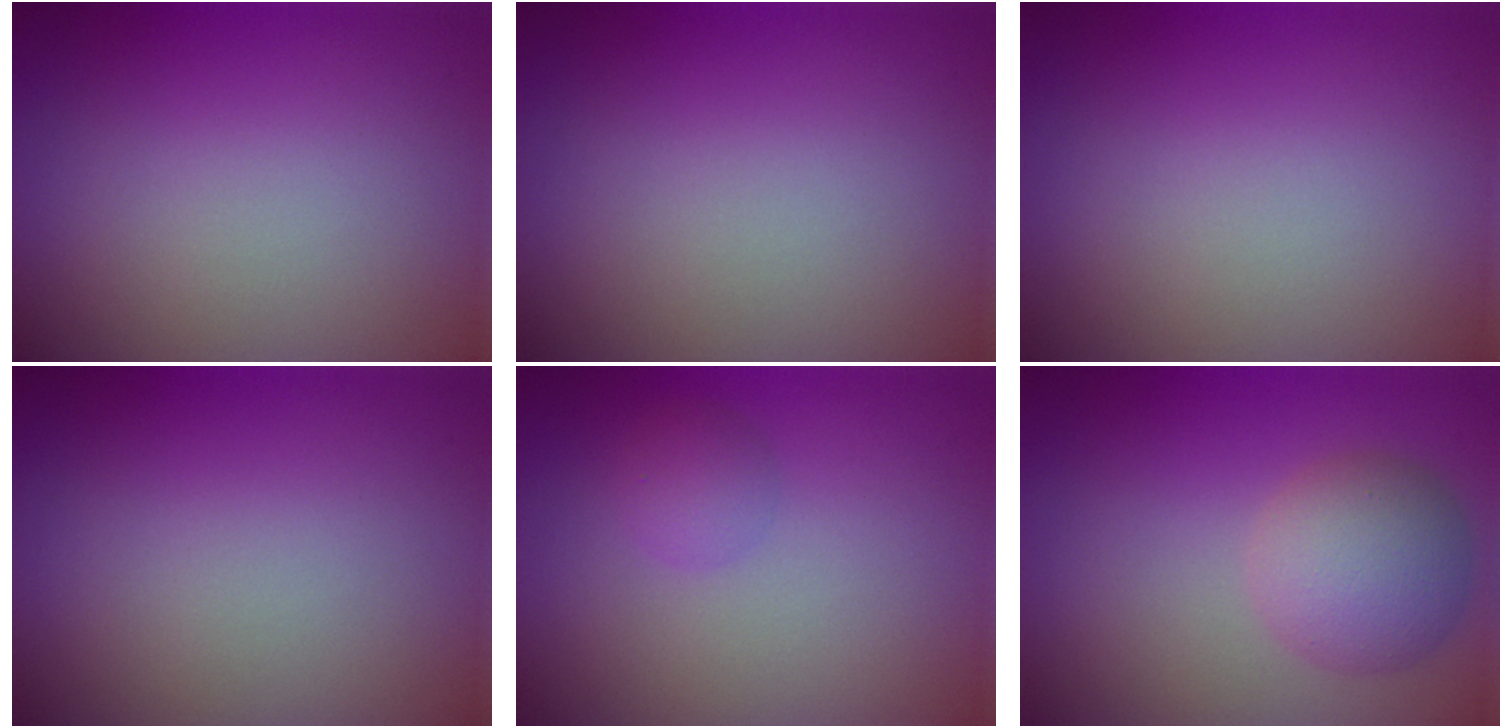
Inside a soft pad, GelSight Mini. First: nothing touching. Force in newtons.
{"total": 0.0}
{"total": 0.0}
{"total": 0.0}
{"total": 1.6, "press": 1.5, "slide": 0.1}
{"total": 4.8, "press": 4.8, "slide": 0.2}